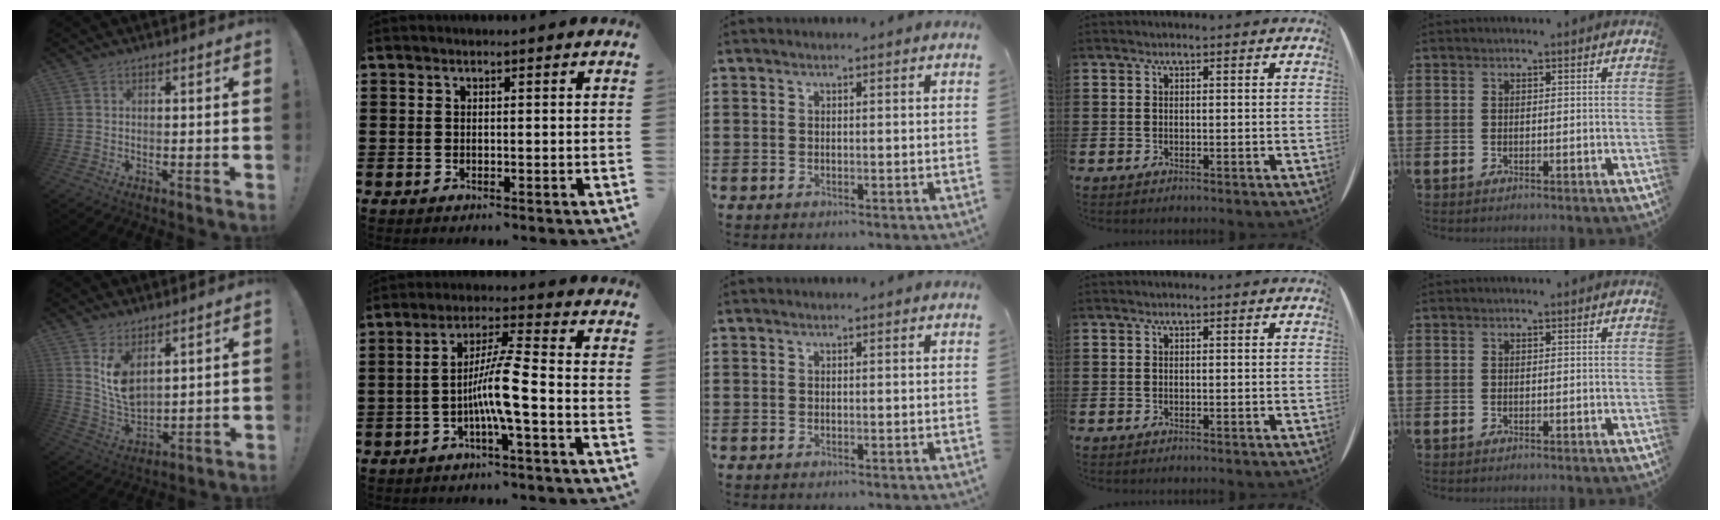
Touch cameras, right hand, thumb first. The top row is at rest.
{"thumb": {"total": 9.3, "force": [5.5, 5.1, 5.5], "torque": [-0.100, -0.035, 0.107]}, "index": {"total": 7.9, "force": [-2.6, 0.2, 7.5], "torque": [-0.150, -0.008, -0.054]}}